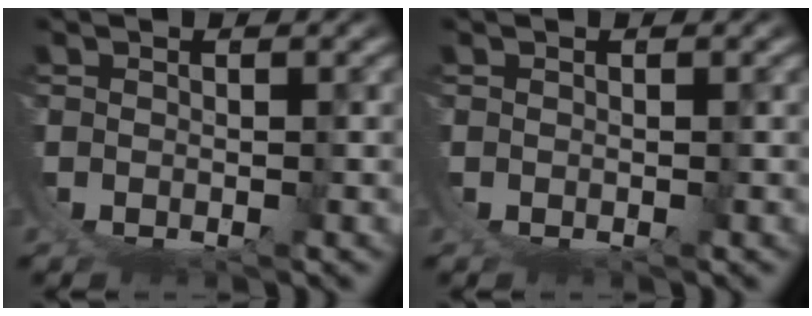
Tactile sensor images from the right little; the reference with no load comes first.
{"total": 0.0}